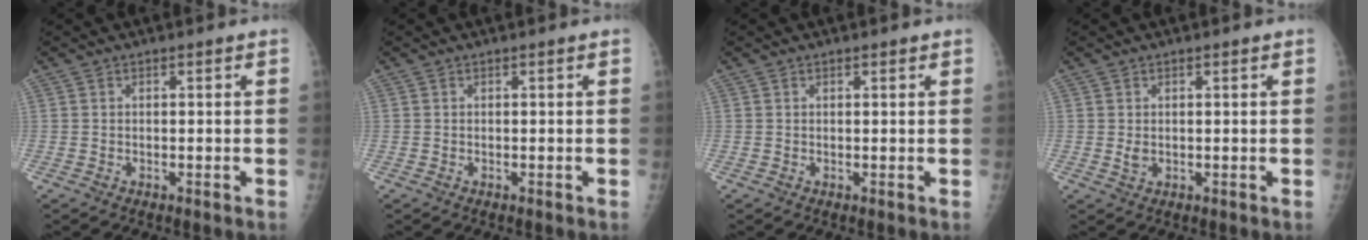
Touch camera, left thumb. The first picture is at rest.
{"total": 0.0}
{"total": 0.6, "force": [0.5, 0.3, 0.4], "torque": [-0.006, -0.002, 0.006]}
{"total": 1.5, "force": [0.3, 1.0, 1.0], "torque": [-0.014, -0.003, 0.008]}